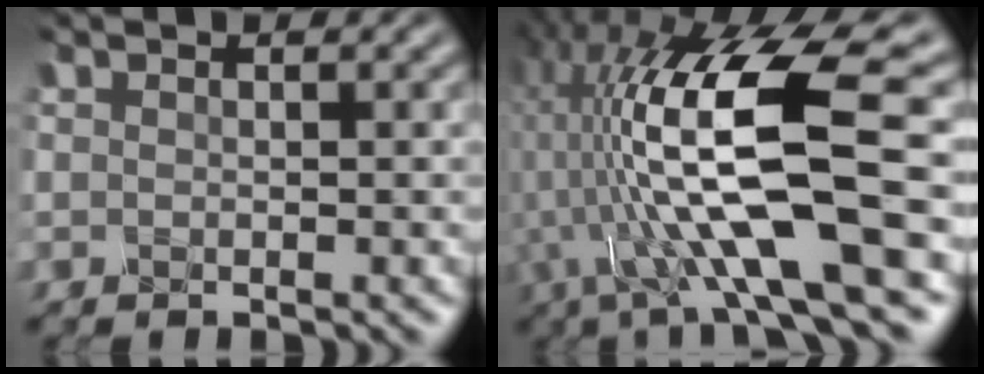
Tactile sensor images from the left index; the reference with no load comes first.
{"total": 14.3, "force": [-2.0, 3.6, 13.6], "torque": [-0.260, 0.011, -0.038]}